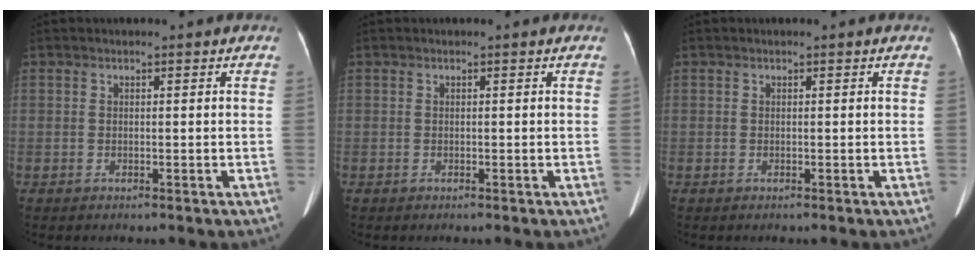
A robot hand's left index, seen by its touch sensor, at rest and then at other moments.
{"total": 0.0}
{"total": 0.0}